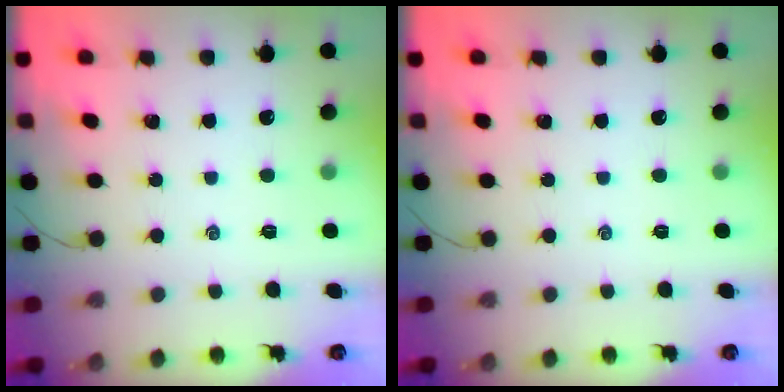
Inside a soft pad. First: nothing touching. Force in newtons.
{"total": 0.0}